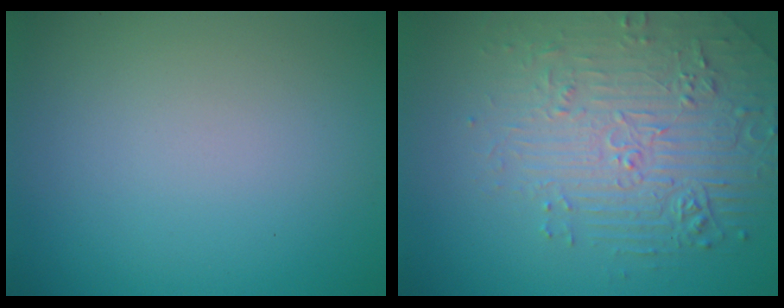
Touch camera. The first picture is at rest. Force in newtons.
{"total": 4.5, "press": 4.1, "slide": 1.8}